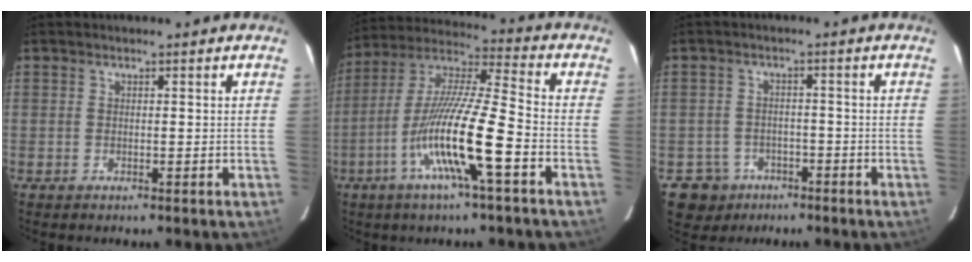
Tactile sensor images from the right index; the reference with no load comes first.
{"total": 15.5, "force": [-5.7, 0.2, 14.5], "torque": [-0.288, -0.004, -0.112]}
{"total": 5.5, "force": [-3.1, 4.5, -0.1], "torque": [0.002, 0.008, -0.043]}